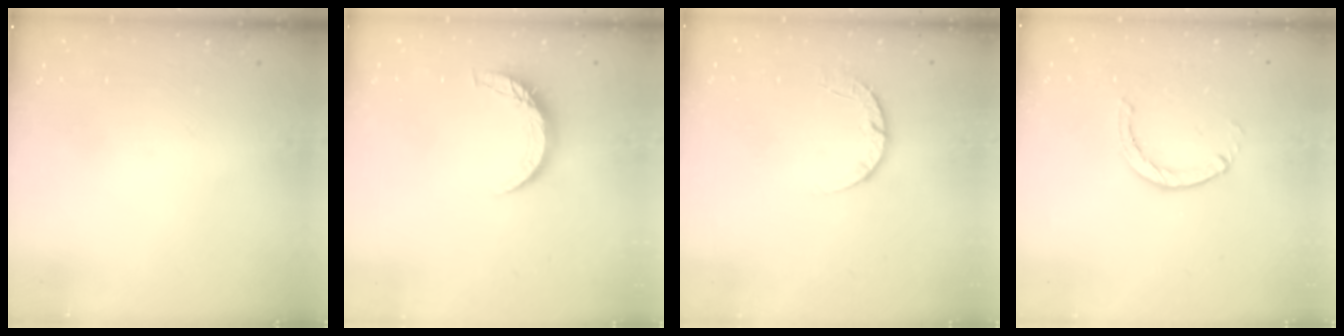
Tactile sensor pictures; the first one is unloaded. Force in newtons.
{"total": 6.6, "press": 6.5, "slide": 0.6}
{"total": 4.6, "press": 4.5, "slide": 0.7}
{"total": 1.2, "press": 1.2, "slide": 0.2}